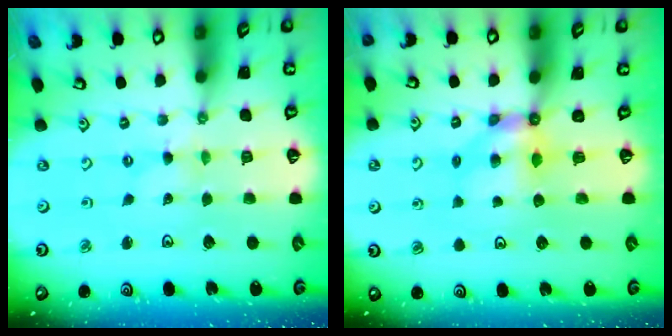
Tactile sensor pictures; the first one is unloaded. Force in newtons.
{"total": 6.1, "press": 6.1, "slide": 0.2}